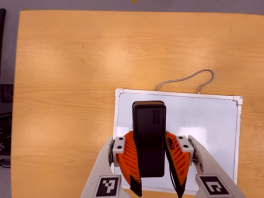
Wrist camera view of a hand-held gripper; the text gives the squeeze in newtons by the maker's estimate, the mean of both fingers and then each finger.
{"total": 9.3, "left": 8.0, "right": 10.6}